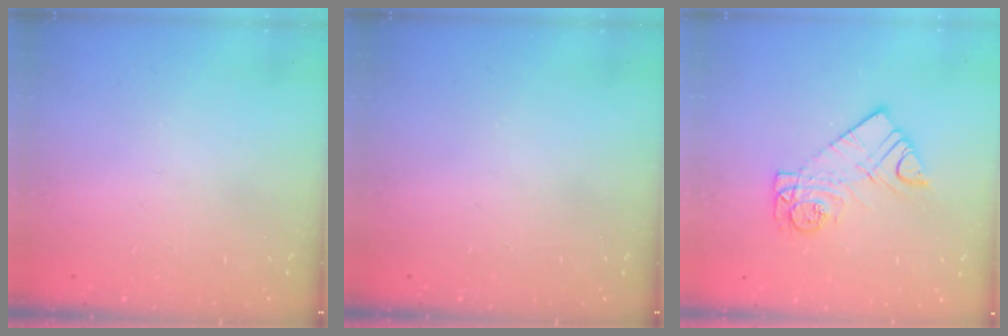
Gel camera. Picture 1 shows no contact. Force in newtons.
{"total": 0.0}
{"total": 10.5, "press": 10.4, "slide": 0.9}